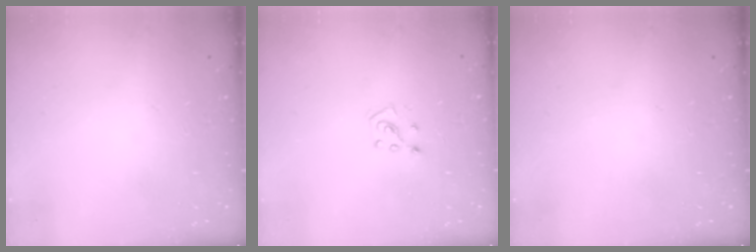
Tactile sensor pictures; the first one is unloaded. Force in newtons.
{"total": 5.2, "press": 5.2, "slide": 0.5}
{"total": 0.0}